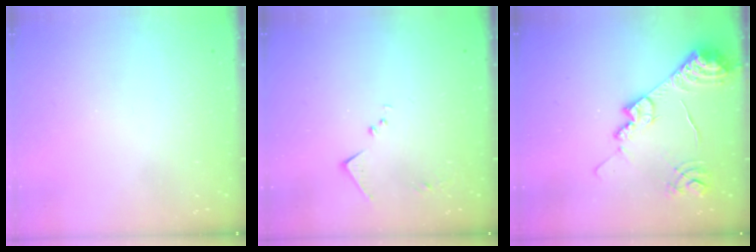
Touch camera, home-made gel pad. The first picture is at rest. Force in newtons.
{"total": 6.9, "press": 6.9, "slide": 0.5}
{"total": 15.2, "press": 15.1, "slide": 1.3}